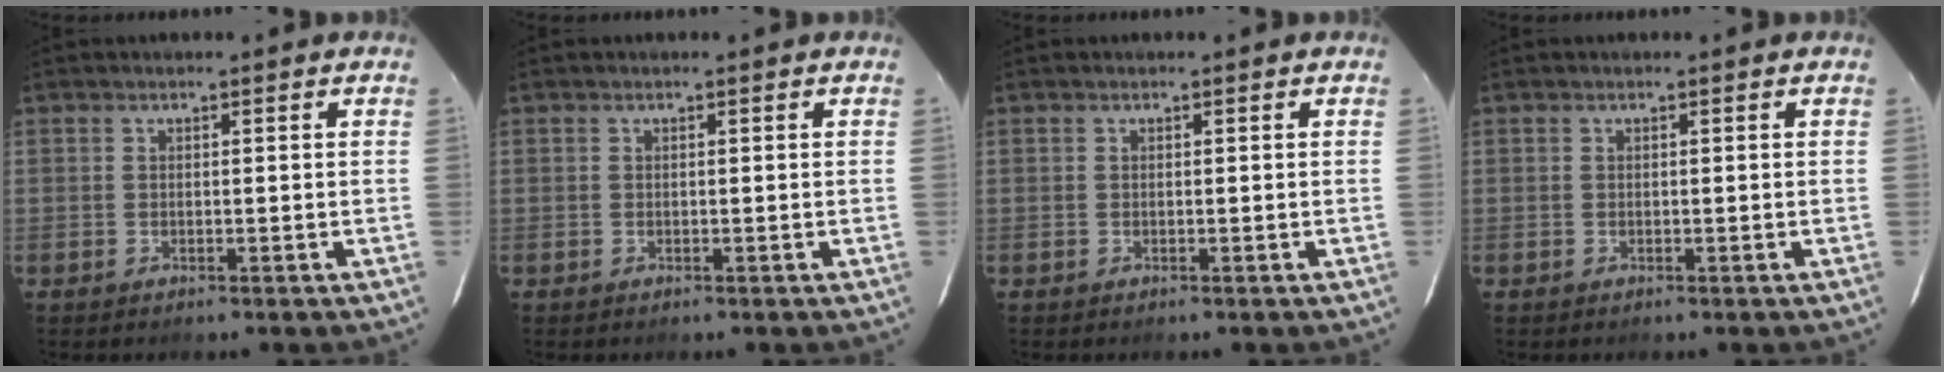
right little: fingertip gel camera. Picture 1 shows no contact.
{"total": 0.0}
{"total": 0.0}
{"total": 0.0}